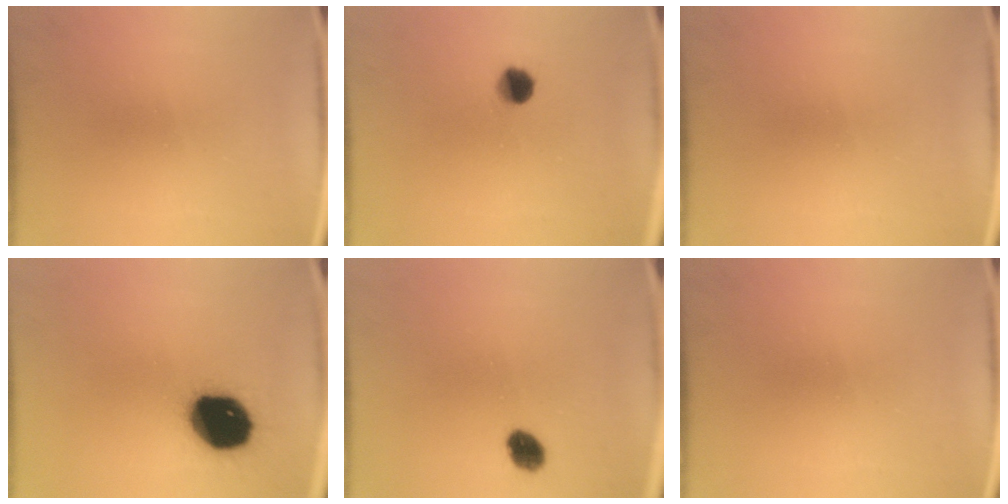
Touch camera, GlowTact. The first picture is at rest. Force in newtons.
{"total": 4.1}
{"total": 0.0}
{"total": 17.6}
{"total": 4.2}
{"total": 0.0}